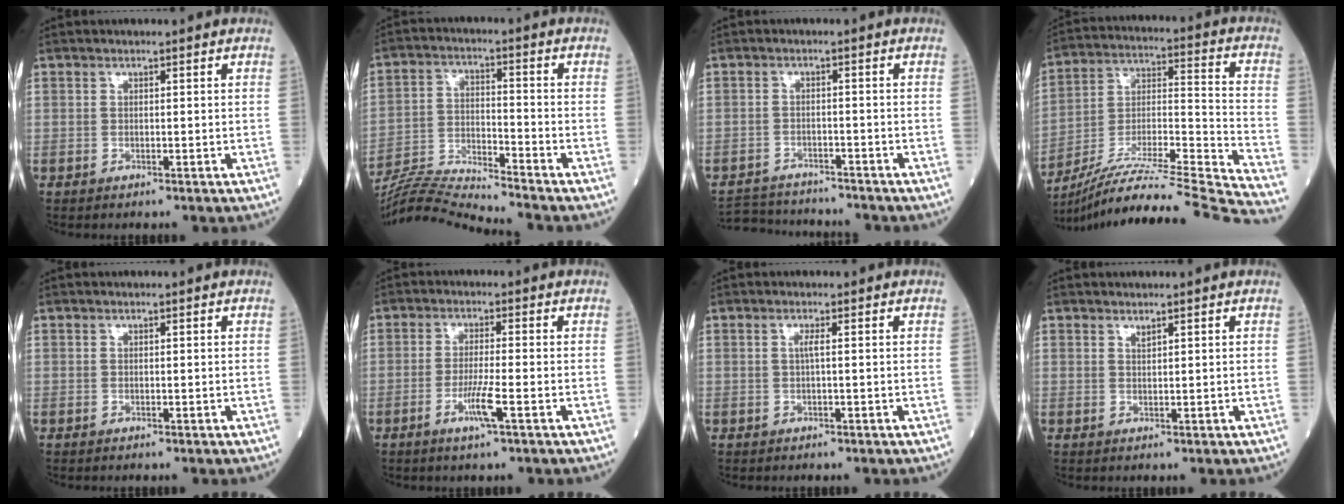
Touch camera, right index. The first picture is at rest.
{"total": 11.3, "force": [-10.8, -2.3, 2.0], "torque": [-0.041, 0.000, -0.200]}
{"total": 7.9, "force": [-7.7, 1.2, 1.2], "torque": [-0.022, 0.004, -0.118]}
{"total": 28.0, "force": [-25.3, -2.5, 11.7], "torque": [-0.167, -0.039, -0.405]}
{"total": 0.0}
{"total": 4.5, "force": [-1.9, -0.3, 4.1], "torque": [-0.080, -0.009, -0.039]}
{"total": 1.0, "force": [0.1, -0.2, 0.9], "torque": [-0.020, 0.002, -0.001]}
{"total": 0.7, "force": [0.6, 0.0, 0.3], "torque": [-0.008, -0.005, 0.012]}